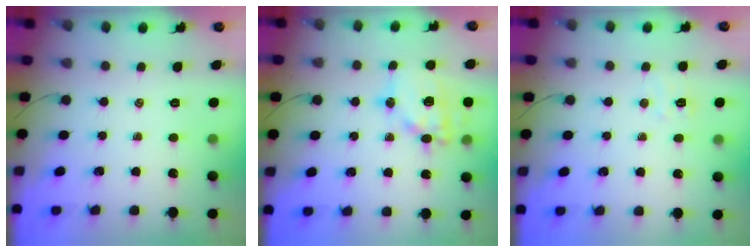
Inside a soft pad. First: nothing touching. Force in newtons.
{"total": 15.5, "press": 15.2, "slide": 3.2}
{"total": 6.0, "press": 5.7, "slide": 1.6}